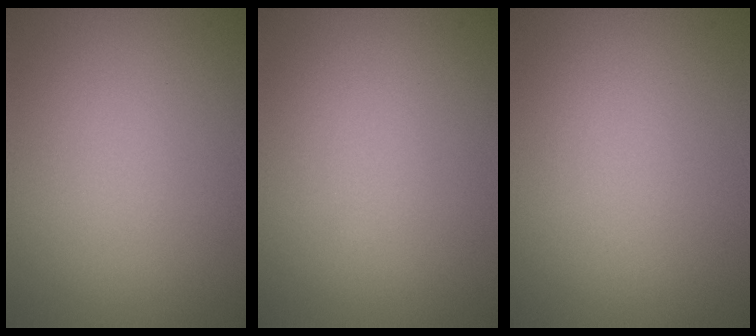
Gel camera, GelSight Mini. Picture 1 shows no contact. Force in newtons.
{"total": 0.0}
{"total": 0.0}